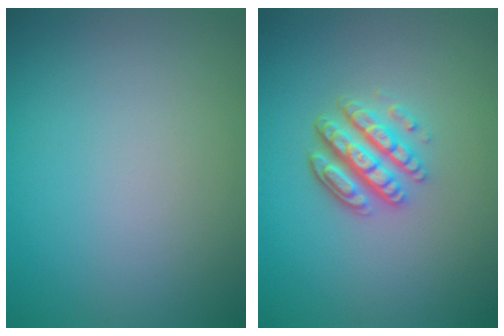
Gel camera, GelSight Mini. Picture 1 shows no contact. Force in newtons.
{"total": 4.4, "press": 3.3, "slide": 2.9}